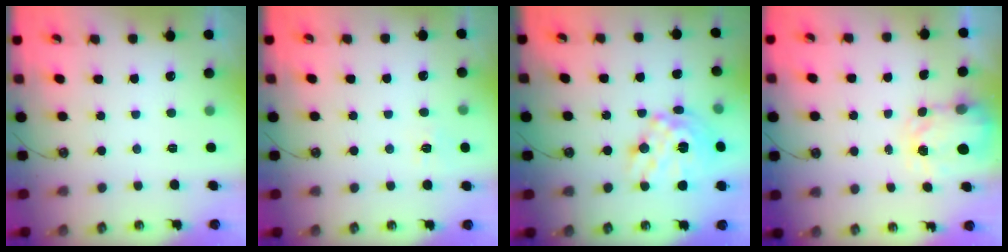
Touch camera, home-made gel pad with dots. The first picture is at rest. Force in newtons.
{"total": 6.6, "press": 6.6, "slide": 0.5}
{"total": 18.5, "press": 18.4, "slide": 1.6}
{"total": 3.8, "press": 3.8, "slide": 0.5}